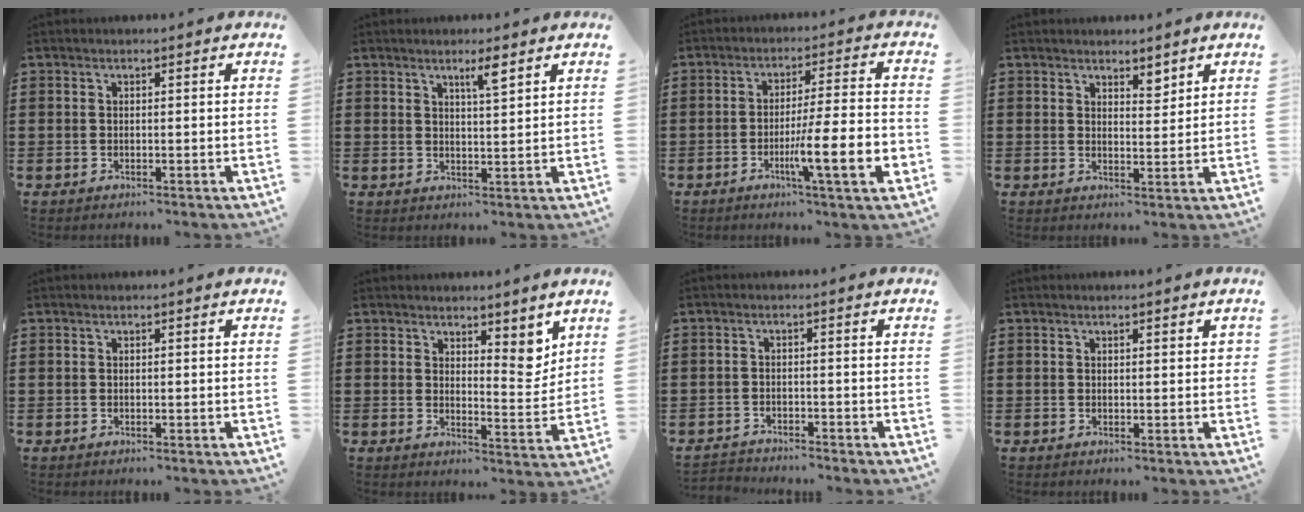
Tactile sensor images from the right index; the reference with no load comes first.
{"total": 3.2, "force": [2.1, 0.3, 2.4], "torque": [-0.034, -0.005, 0.031]}
{"total": 11.1, "force": [-3.8, 0.7, 10.5], "torque": [-0.185, -0.011, -0.068]}
{"total": 2.7, "force": [2.4, 1.0, 0.7], "torque": [-0.011, 0.001, 0.044]}
{"total": 0.0}
{"total": 5.2, "force": [4.1, 2.2, 2.5], "torque": [-0.034, -0.016, 0.070]}
{"total": 2.3, "force": [-2.3, 0.2, -0.3], "torque": [-0.003, 0.002, -0.052]}
{"total": 0.6, "force": [0.3, 0.3, 0.4], "torque": [-0.008, 0.004, 0.005]}